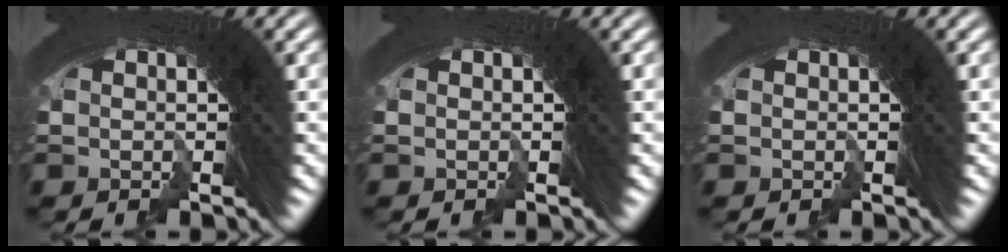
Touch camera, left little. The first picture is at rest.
{"total": 0.0}
{"total": 0.0}